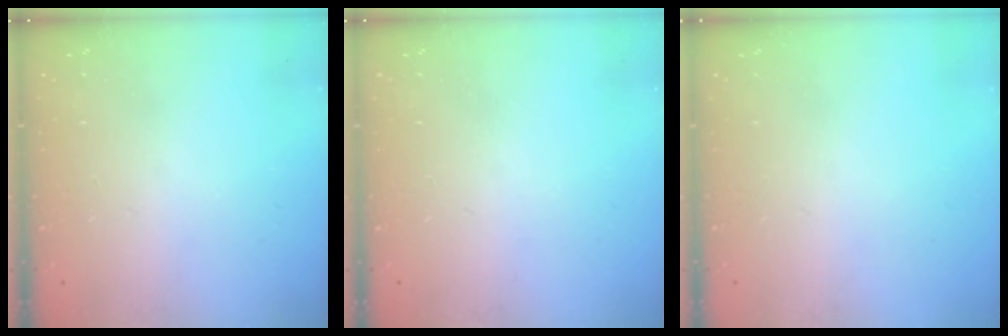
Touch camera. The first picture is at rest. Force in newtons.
{"total": 0.0}
{"total": 0.0}